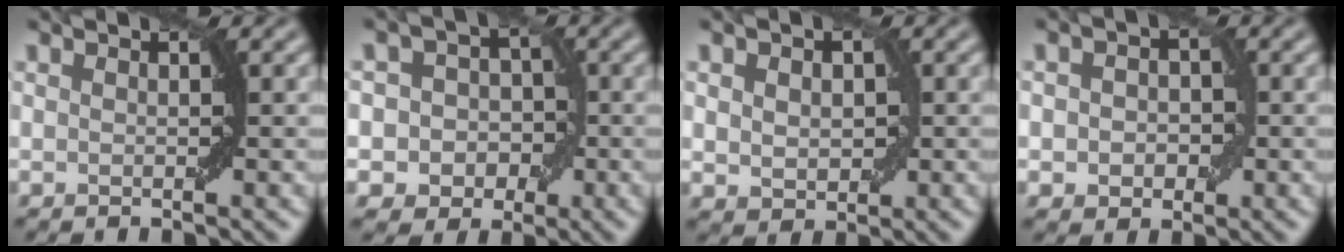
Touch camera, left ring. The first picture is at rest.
{"total": 5.8, "force": [-0.8, 5.4, 1.9], "torque": [-0.009, 0.034, -0.044]}
{"total": 2.6, "force": [0.4, 2.0, 1.6], "torque": [-0.024, 0.000, 0.007]}
{"total": 2.9, "force": [-0.2, 2.4, 1.7], "torque": [-0.009, 0.000, -0.012]}